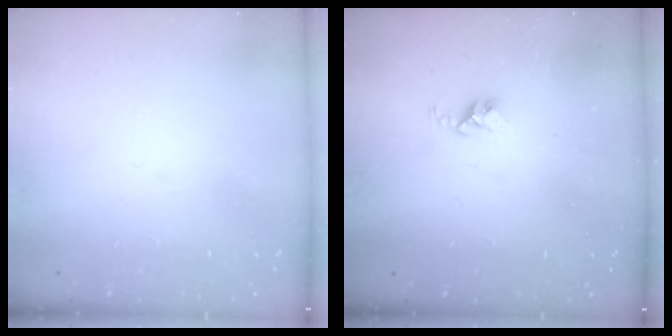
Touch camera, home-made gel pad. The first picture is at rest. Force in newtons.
{"total": 2.8, "press": 2.7, "slide": 0.4}